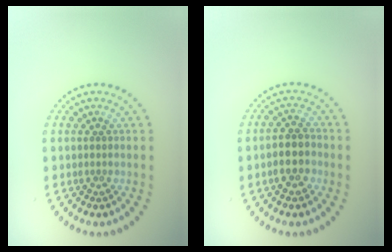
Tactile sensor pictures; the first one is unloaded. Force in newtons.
{"total": 2.9, "press": 2.7, "slide": 0.9}